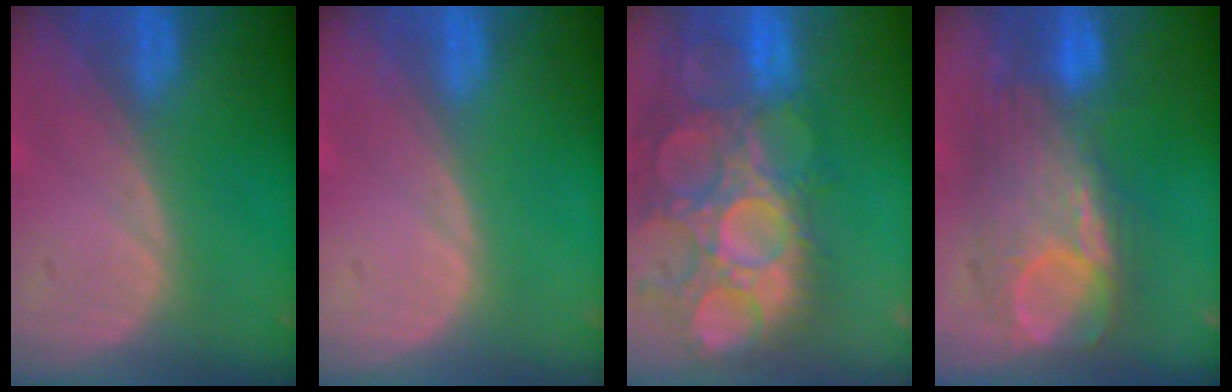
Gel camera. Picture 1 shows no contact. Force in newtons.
{"total": 0.0}
{"total": 14.9, "press": 12.8, "slide": 7.7}
{"total": 8.7, "press": 8.7, "slide": 0.8}